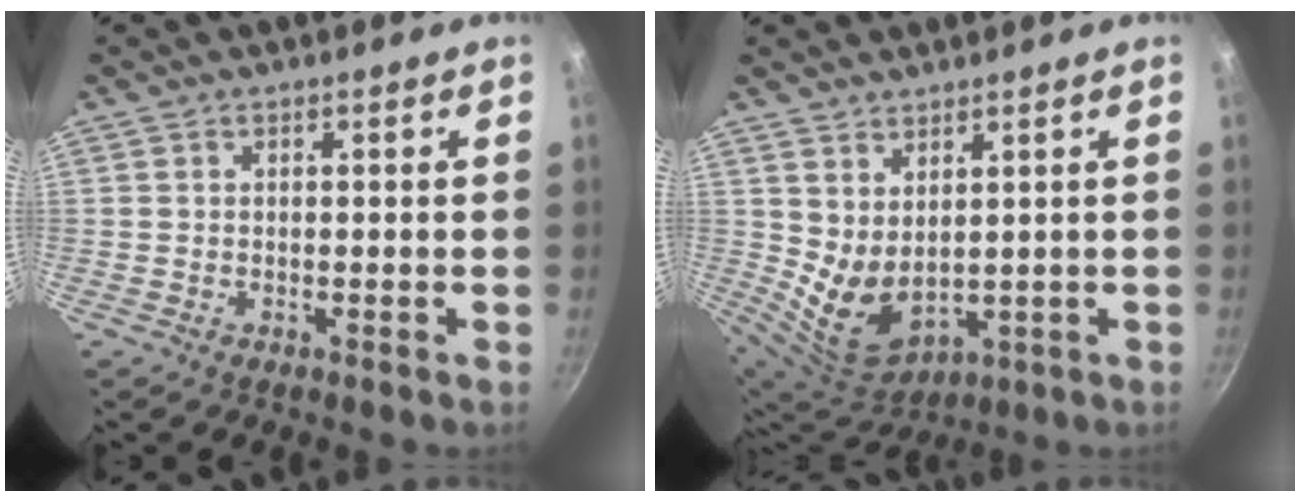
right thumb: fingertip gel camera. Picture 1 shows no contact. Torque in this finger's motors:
{"motor_torque": [-0.56, 1.06, 0.61, 0.76, 0.11]}